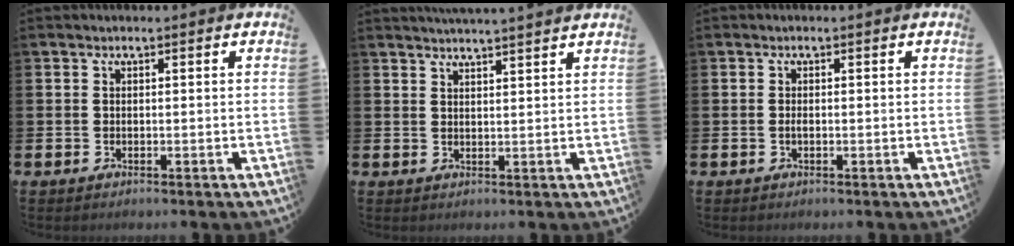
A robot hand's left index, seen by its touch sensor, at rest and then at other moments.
{"total": 3.1, "force": [3.1, -0.6, 0.1], "torque": [-0.004, -0.016, 0.057]}
{"total": 0.6, "force": [-0.1, 0.2, 0.6], "torque": [-0.007, -0.003, -0.004]}